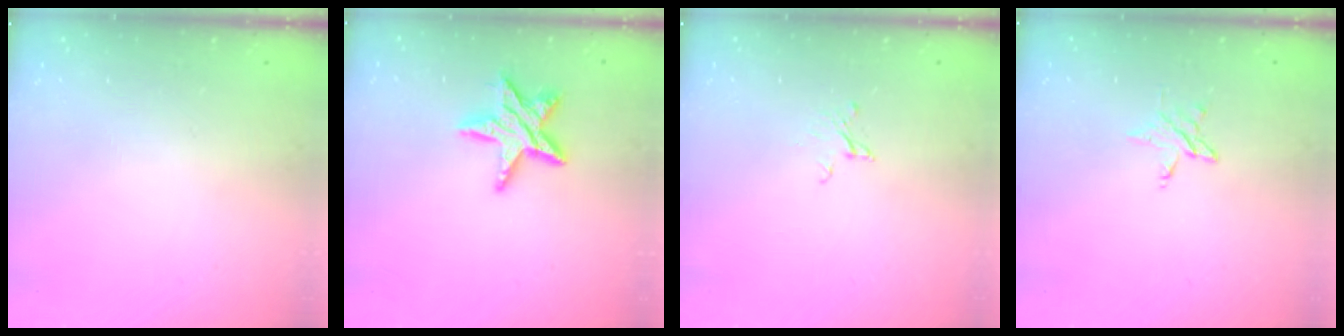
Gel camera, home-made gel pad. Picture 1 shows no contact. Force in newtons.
{"total": 11.0, "press": 10.9, "slide": 0.9}
{"total": 2.0, "press": 2.0, "slide": 0.1}
{"total": 3.3, "press": 3.3, "slide": 0.3}